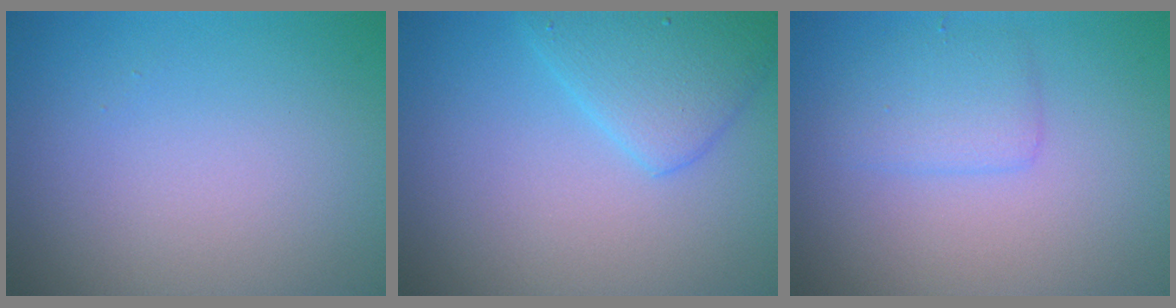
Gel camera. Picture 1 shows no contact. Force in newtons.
{"total": 3.6, "press": 3.6, "slide": 0.1}
{"total": 2.1, "press": 2.1, "slide": 0.2}